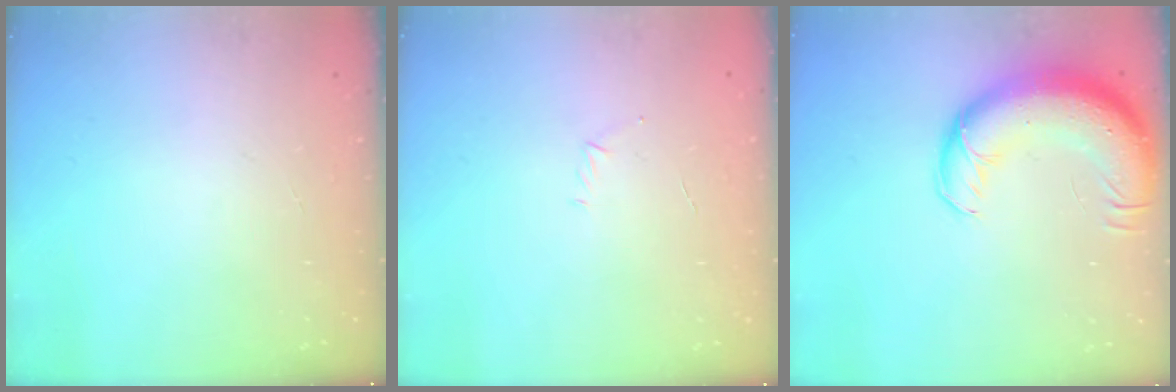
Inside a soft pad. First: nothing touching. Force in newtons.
{"total": 4.3, "press": 4.1, "slide": 1.1}
{"total": 16.9, "press": 16.5, "slide": 3.9}